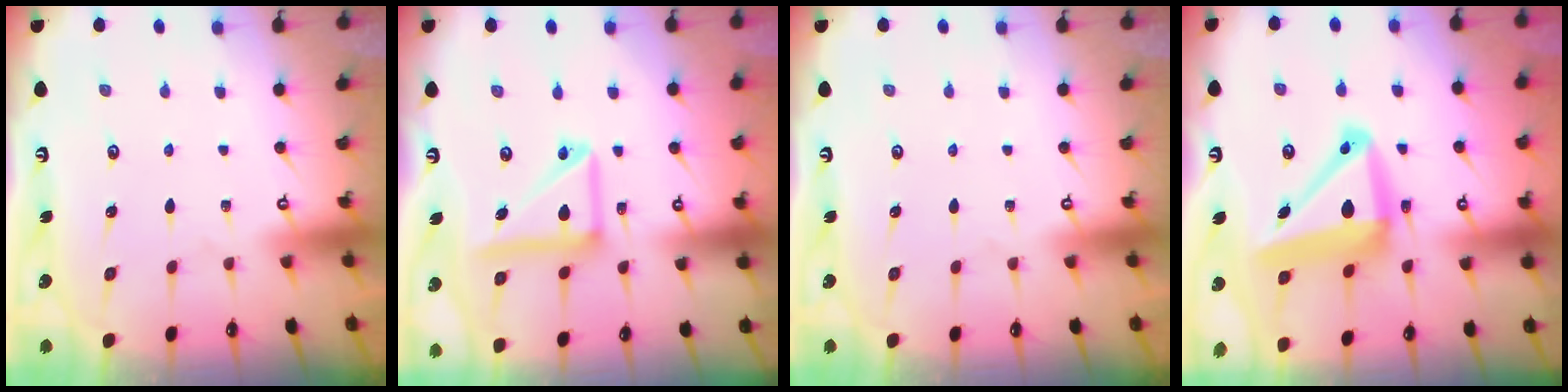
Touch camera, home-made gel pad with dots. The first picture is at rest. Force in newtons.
{"total": 13.8, "press": 13.6, "slide": 2.1}
{"total": 0.0}
{"total": 15.9, "press": 15.7, "slide": 2.9}